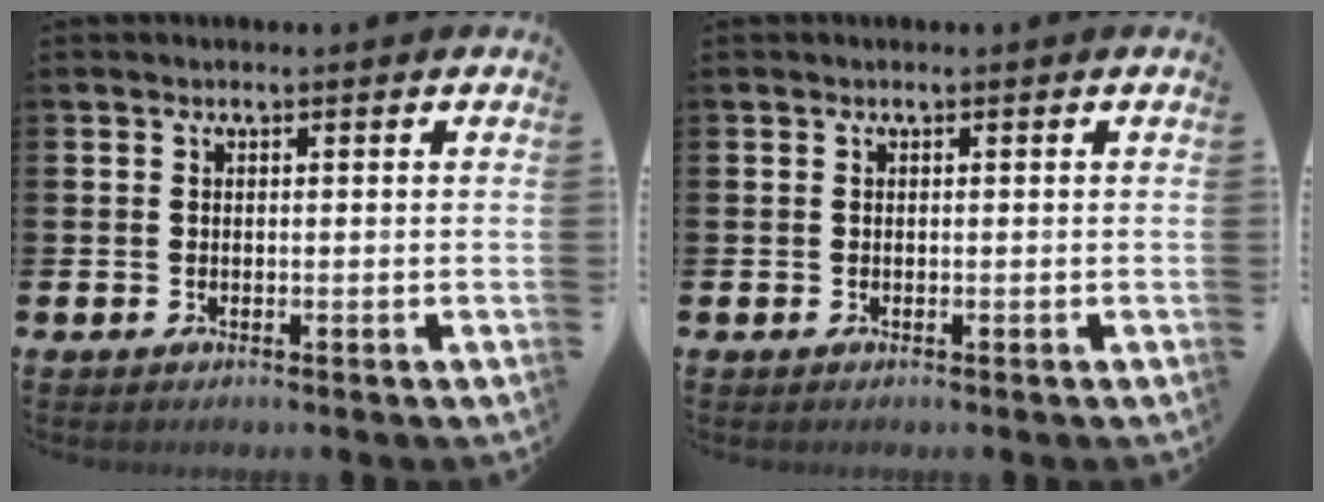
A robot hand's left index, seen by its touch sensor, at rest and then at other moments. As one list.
[{"total": 0.0}]